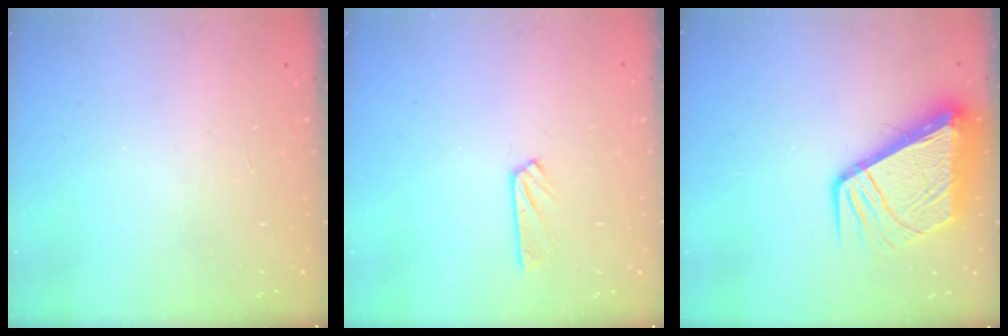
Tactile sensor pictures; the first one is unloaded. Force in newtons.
{"total": 4.1, "press": 4.0, "slide": 0.4}
{"total": 12.3, "press": 12.2, "slide": 1.6}